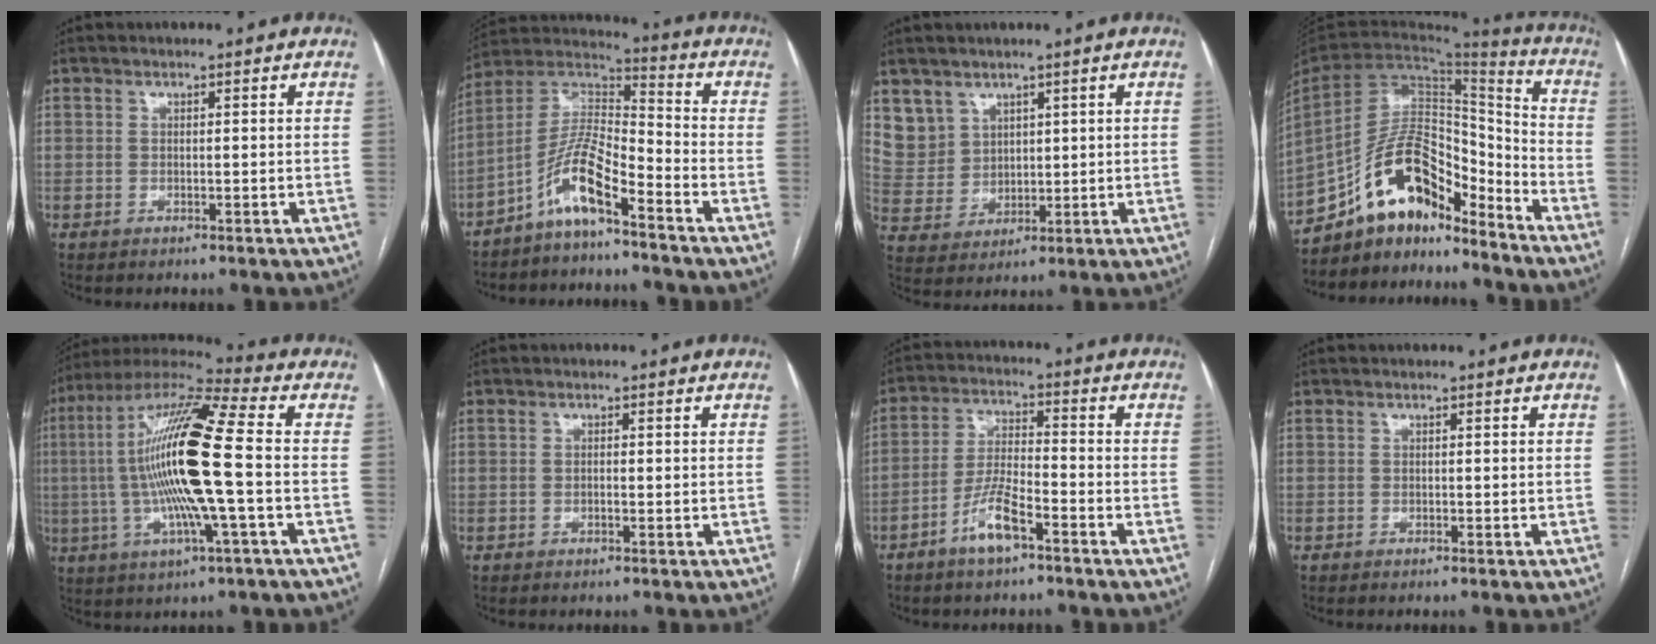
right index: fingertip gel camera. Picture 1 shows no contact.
{"total": 9.6, "force": [-6.0, 1.6, 7.3], "torque": [-0.158, 0.017, -0.122]}
{"total": 6.4, "force": [4.0, 4.9, 0.2], "torque": [-0.005, 0.008, 0.099]}
{"total": 15.8, "force": [-12.5, 5.9, 7.8], "torque": [-0.142, 0.050, -0.221]}
{"total": 18.9, "force": [-0.8, 0.9, 18.9], "torque": [-0.372, 0.009, -0.024]}
{"total": 0.7, "force": [0.0, 0.2, 0.6], "torque": [-0.009, 0.003, 0.001]}
{"total": 6.9, "force": [-4.2, 1.4, 5.3], "torque": [-0.113, 0.002, -0.081]}
{"total": 0.0}